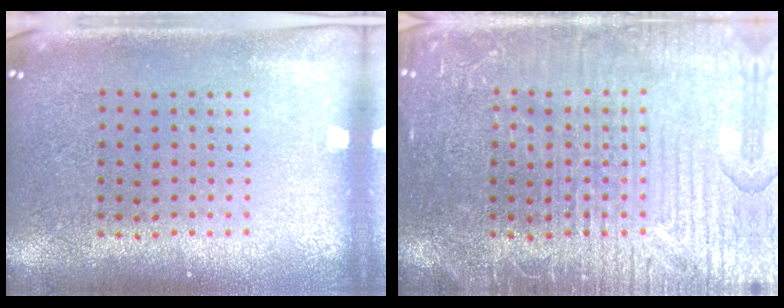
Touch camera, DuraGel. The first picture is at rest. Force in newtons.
{"total": 4.1, "press": 4.1, "slide": 0.5}